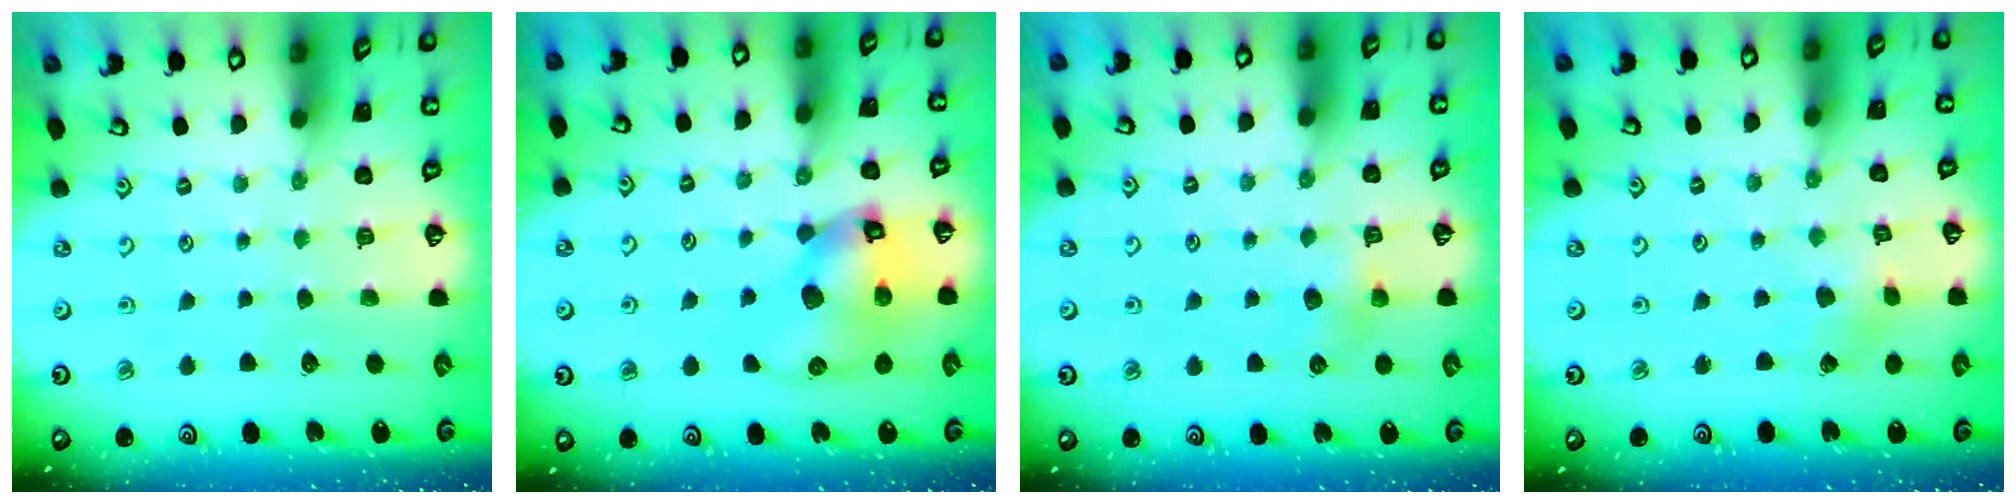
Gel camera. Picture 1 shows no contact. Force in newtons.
{"total": 12.8, "press": 12.7, "slide": 1.8}
{"total": 4.7, "press": 4.6, "slide": 0.7}
{"total": 2.9, "press": 2.8, "slide": 0.2}